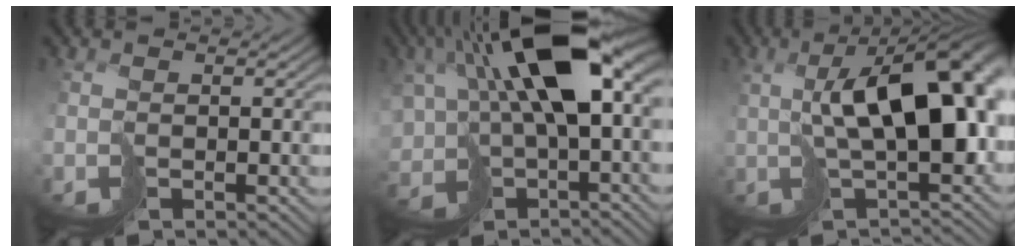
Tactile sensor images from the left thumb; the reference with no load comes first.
{"total": 17.1, "force": [0.2, 8.0, 15.2], "torque": [-0.294, 0.003, 0.014]}
{"total": 14.1, "force": [1.8, 5.5, 12.8], "torque": [-0.206, 0.000, 0.052]}